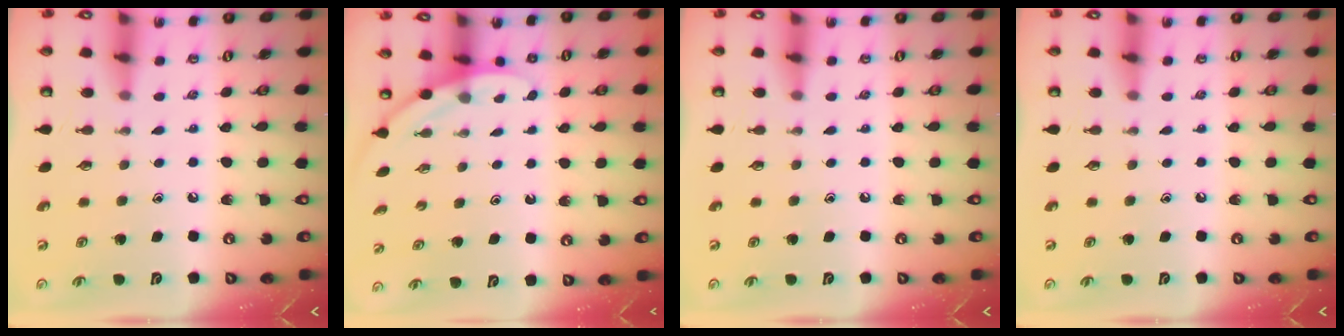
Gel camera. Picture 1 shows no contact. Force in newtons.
{"total": 2.8, "press": 2.8, "slide": 0.1}
{"total": 0.0}
{"total": 0.0}